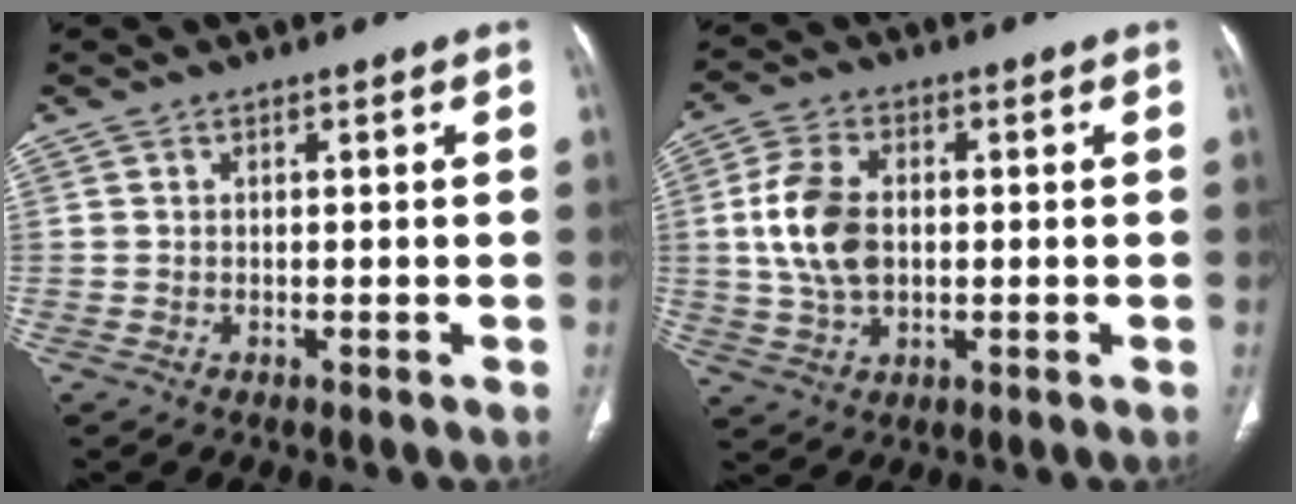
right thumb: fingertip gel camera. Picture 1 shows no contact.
{"total": 10.4, "force": [0.6, 6.7, 7.9], "torque": [-0.159, 0.007, 0.015]}